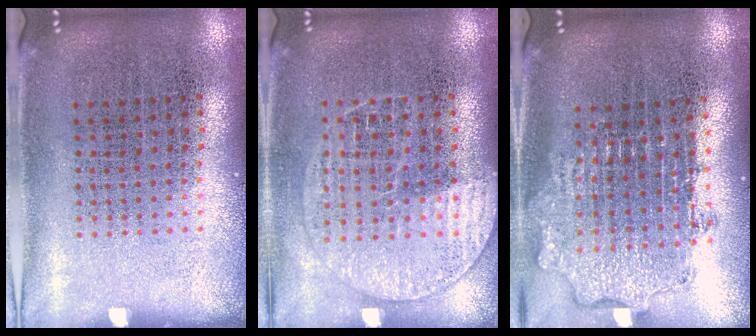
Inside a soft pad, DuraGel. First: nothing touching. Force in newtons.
{"total": 1.4, "press": 1.3, "slide": 0.5}
{"total": 1.9, "press": 1.5, "slide": 1.2}